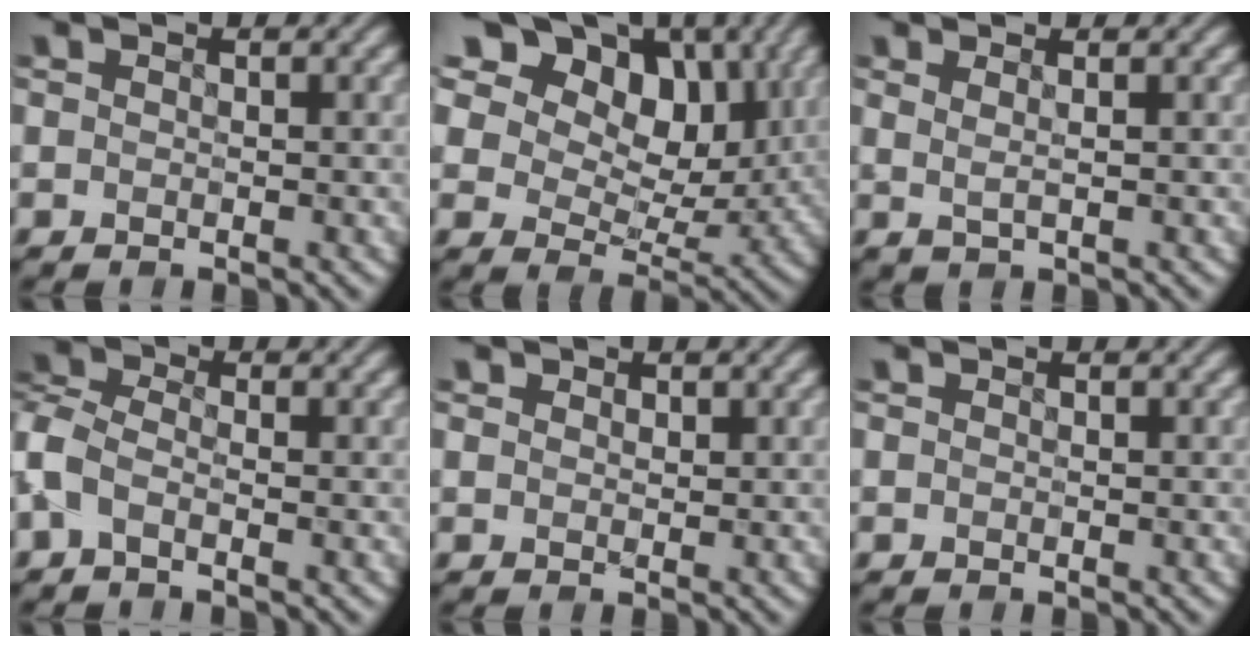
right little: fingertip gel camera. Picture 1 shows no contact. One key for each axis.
{"total": 17.6, "fx": 9.9, "fy": 10.9, "fz": 9.6, "tx": -0.195, "ty": 0.045, "tz": 0.177}
{"total": 2.1, "fx": 1.2, "fy": 0.7, "fz": 1.5, "tx": -0.022, "ty": -0.005, "tz": 0.008}
{"total": 2.9, "fx": -1.0, "fy": 1.6, "fz": 2.1, "tx": -0.055, "ty": 0.009, "tz": -0.041}
{"total": 0.8, "fx": 0.5, "fy": 0.5, "fz": 0.2, "tx": -0.003, "ty": 0.002, "tz": 0.006}
{"total": 0.0}